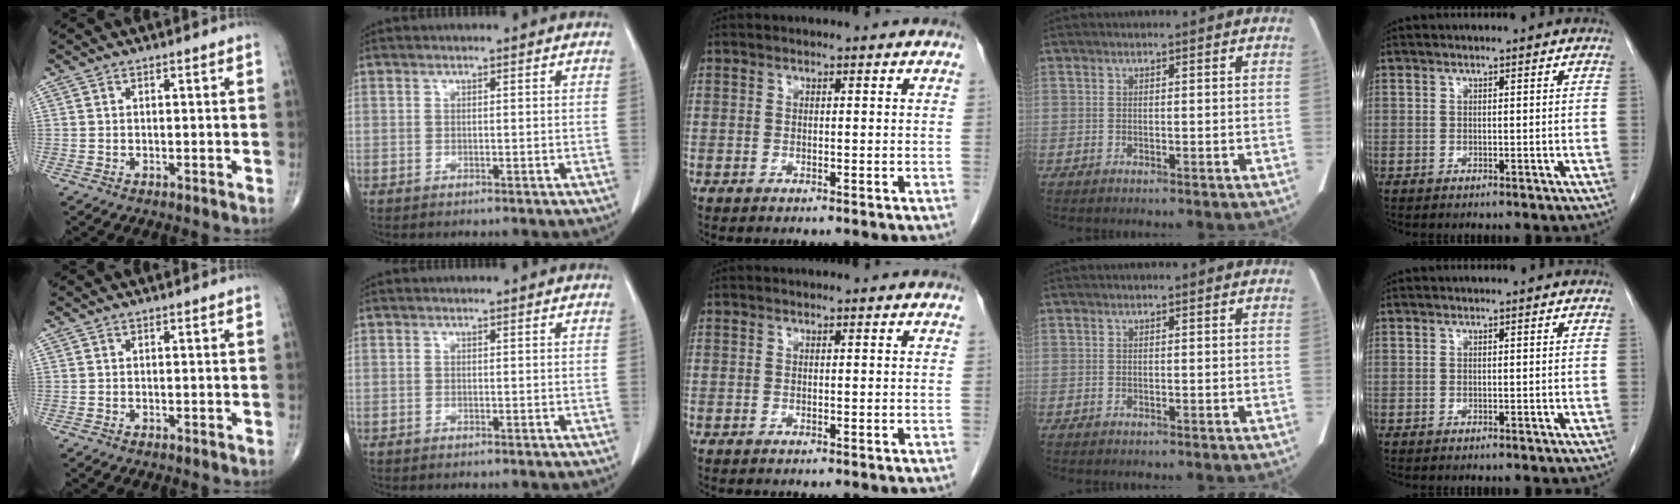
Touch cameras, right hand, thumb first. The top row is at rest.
{}